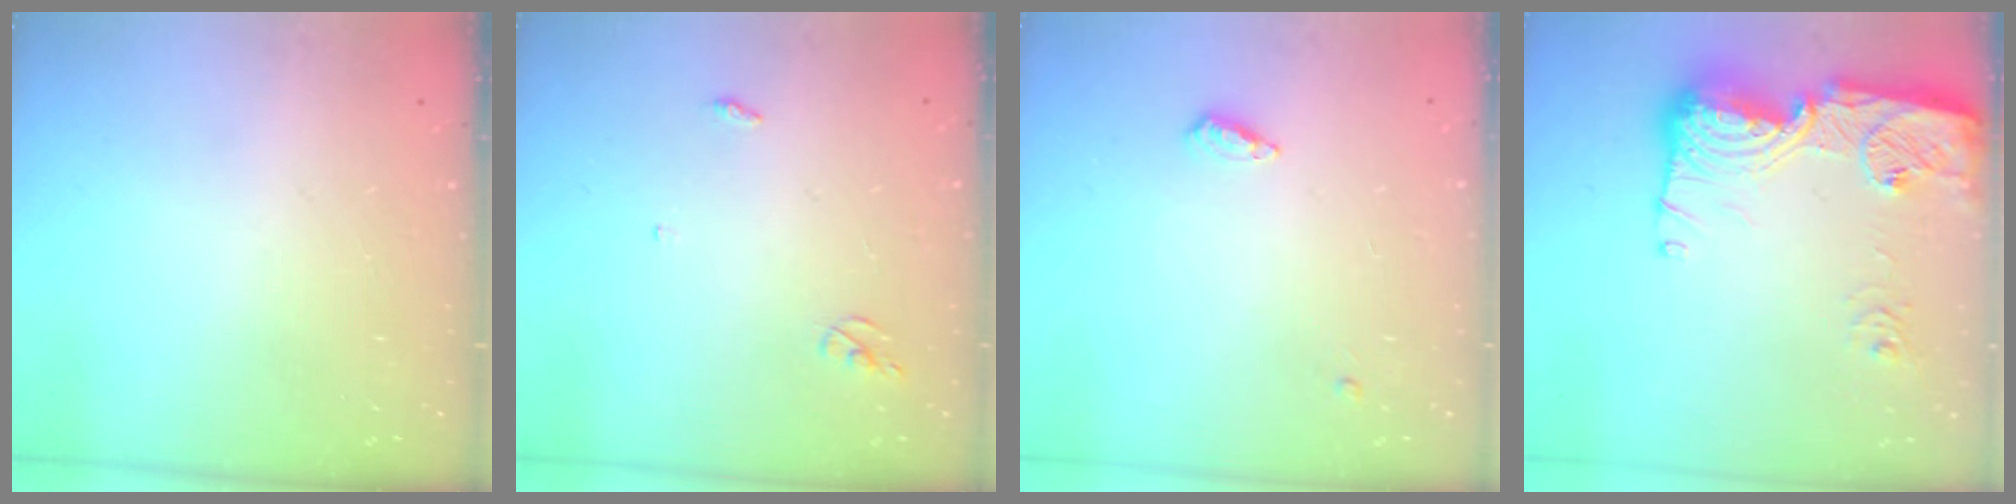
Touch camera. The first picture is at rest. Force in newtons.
{"total": 2.6, "press": 2.6, "slide": 0.2}
{"total": 4.2, "press": 4.2, "slide": 0.5}
{"total": 18.9, "press": 18.8, "slide": 1.7}